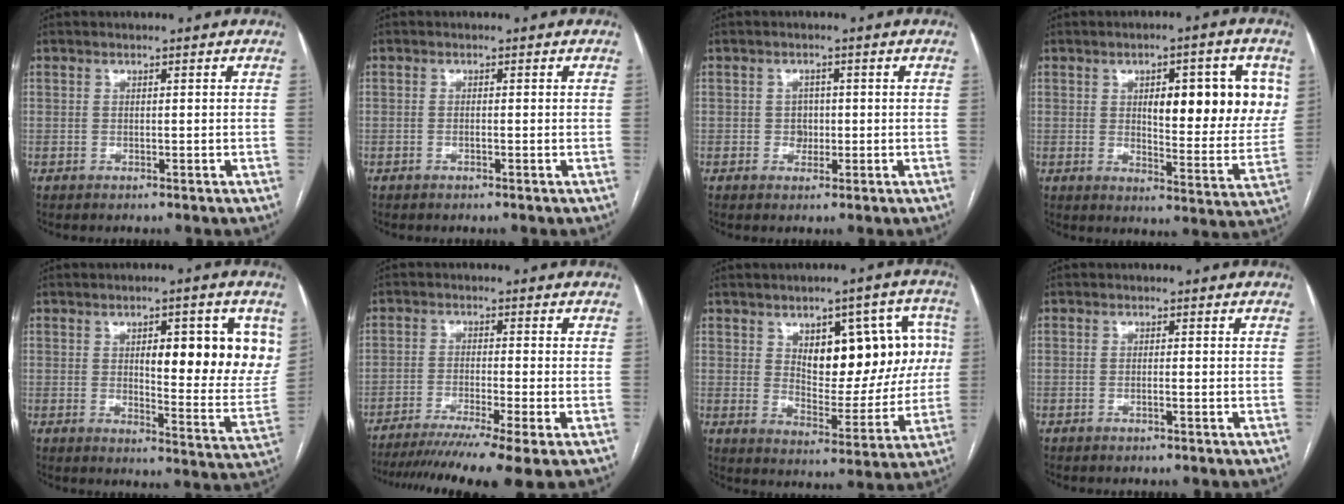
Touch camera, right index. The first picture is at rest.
{"total": 0.6, "force": [-0.2, 0.0, 0.5], "torque": [-0.010, -0.001, -0.002]}
{"total": 2.1, "force": [-0.2, 1.9, 0.9], "torque": [-0.008, 0.004, -0.001]}
{"total": 15.2, "force": [4.1, 4.6, 13.9], "torque": [-0.175, 0.009, 0.059]}
{"total": 15.4, "force": [4.5, 3.9, 14.2], "torque": [-0.178, -0.003, 0.060]}
{"total": 13.5, "force": [-10.3, -0.9, 8.7], "torque": [-0.128, -0.032, -0.163]}
{"total": 15.4, "force": [3.9, 7.3, 13.0], "torque": [-0.164, 0.029, 0.066]}
{"total": 0.7, "force": [-0.3, -0.1, 0.7], "torque": [-0.013, 0.000, -0.005]}